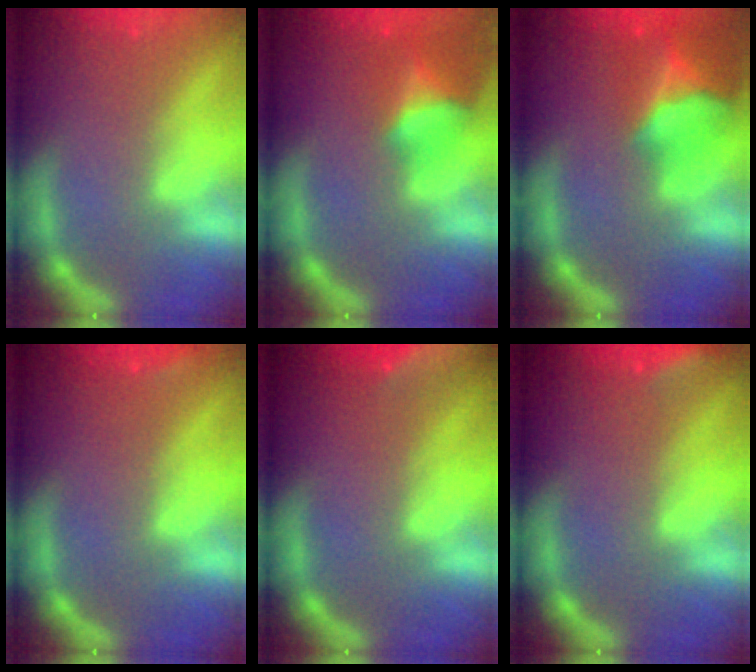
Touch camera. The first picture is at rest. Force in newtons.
{"total": 5.5}
{"total": 8.4}
{"total": 0.9}
{"total": 10.0}
{"total": 2.9}